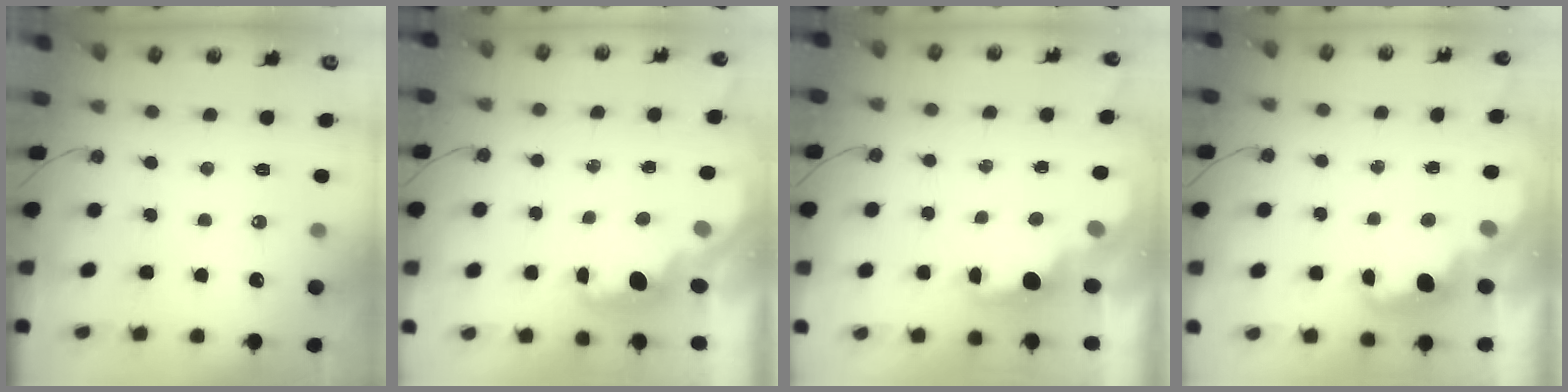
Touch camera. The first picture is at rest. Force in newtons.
{"total": 1.6, "press": 1.5, "slide": 0.7}
{"total": 2.1, "press": 2.0, "slide": 0.7}
{"total": 2.6, "press": 2.6, "slide": 0.7}